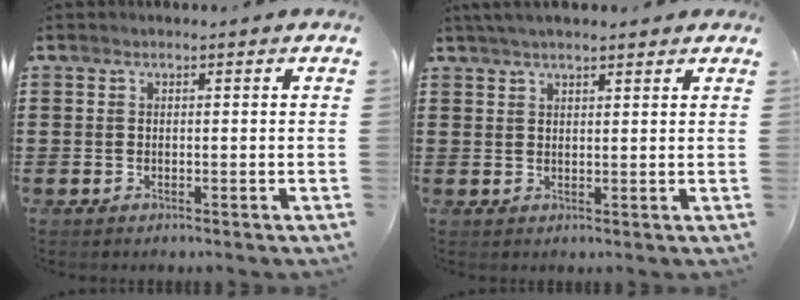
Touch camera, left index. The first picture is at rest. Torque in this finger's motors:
{"motor_torque": [2.14, 0.00, 0.82, 0.21]}